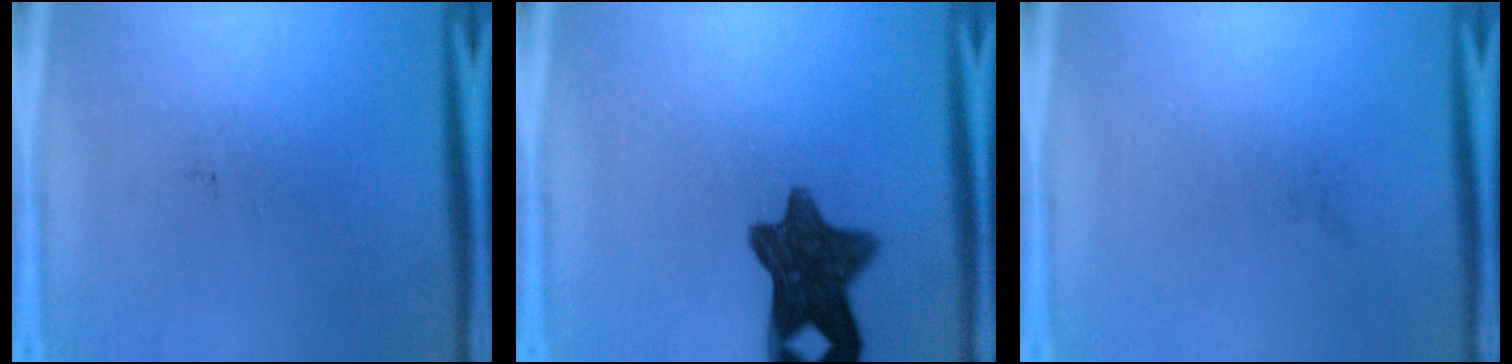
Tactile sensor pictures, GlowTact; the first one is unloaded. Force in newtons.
{"total": 10.8}
{"total": 0.0}